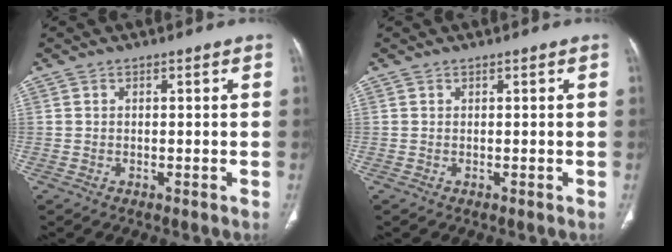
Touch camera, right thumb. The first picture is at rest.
{"total": 0.0}